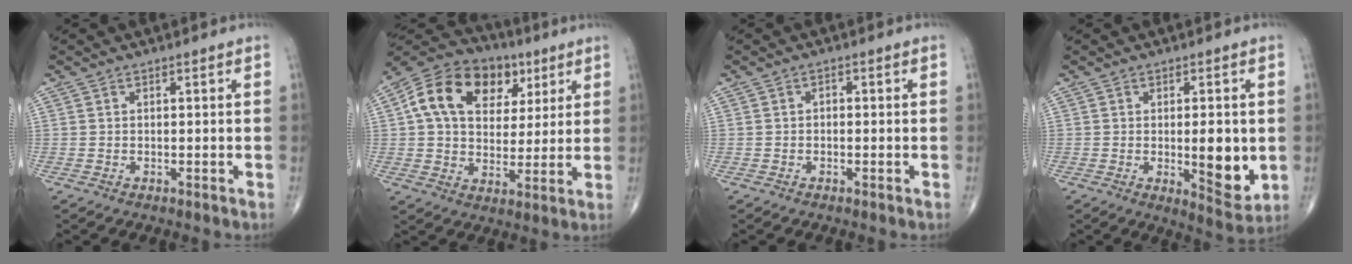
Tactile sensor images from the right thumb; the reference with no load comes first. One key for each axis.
{"total": 18.7, "fx": 6.3, "fy": 13.0, "fz": 11.8, "tx": -0.181, "ty": 0.009, "tz": 0.099}
{"total": 1.0, "fx": -0.2, "fy": 0.7, "fz": 0.7, "tx": -0.007, "ty": 0.004, "tz": -0.006}
{"total": 9.1, "fx": -0.7, "fy": 3.3, "fz": 8.4, "tx": -0.100, "ty": -0.019, "tz": 0.000}